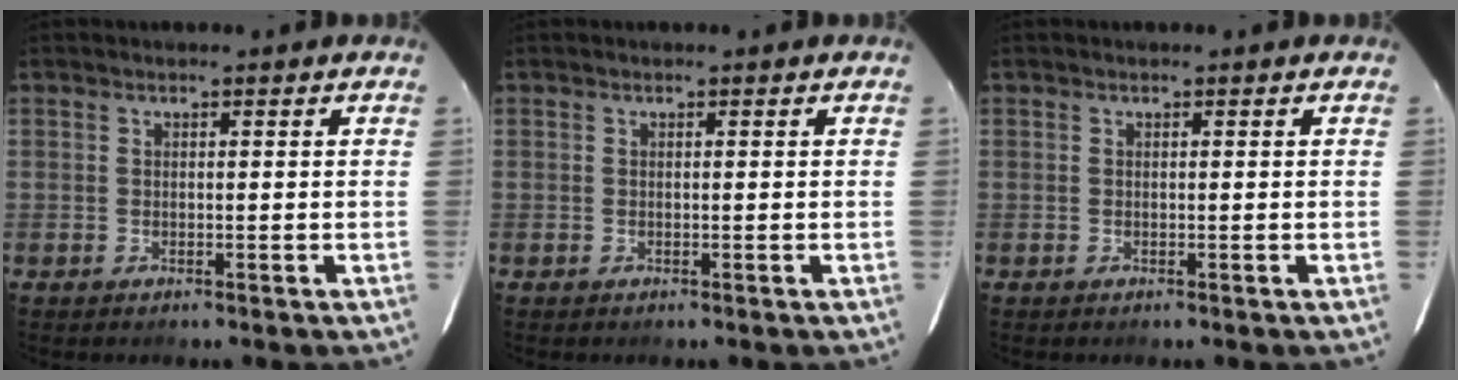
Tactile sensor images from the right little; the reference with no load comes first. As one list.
[{"total": 0.0}, {"total": 0.0}]